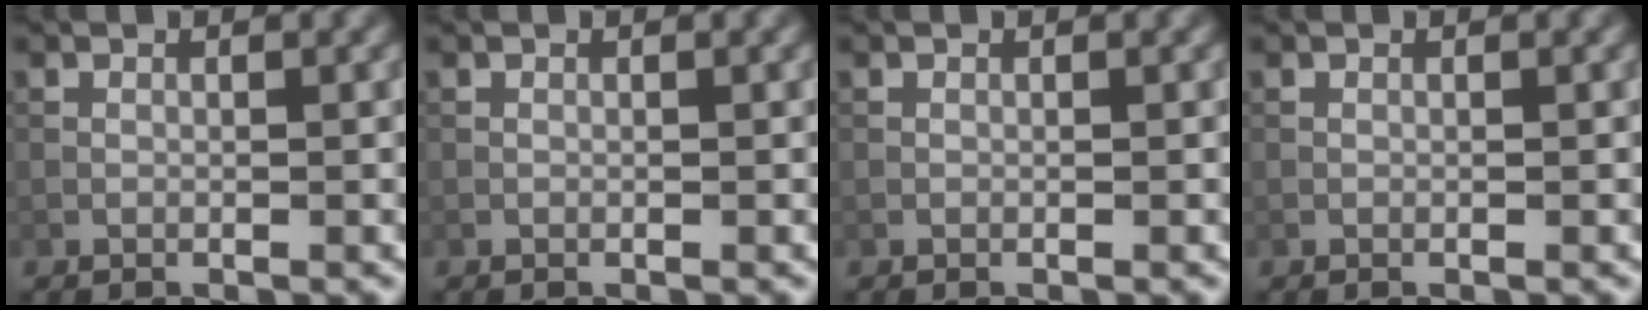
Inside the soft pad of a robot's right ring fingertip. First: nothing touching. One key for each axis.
{"total": 0.0}
{"total": 0.0}
{"total": 0.0}